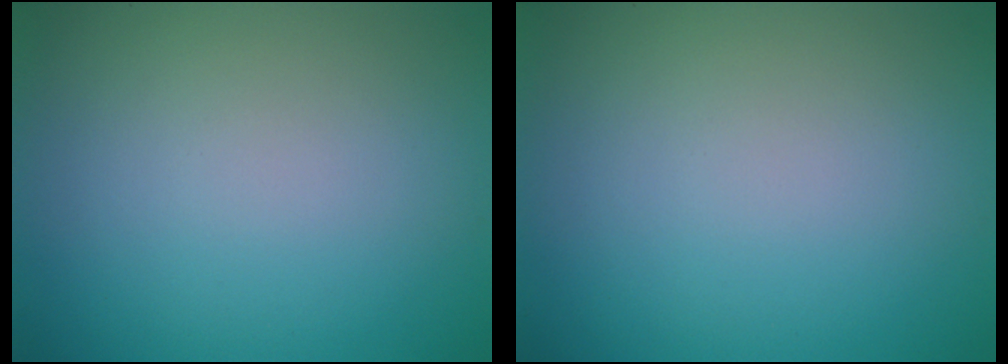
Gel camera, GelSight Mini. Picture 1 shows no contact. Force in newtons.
{"total": 0.0}